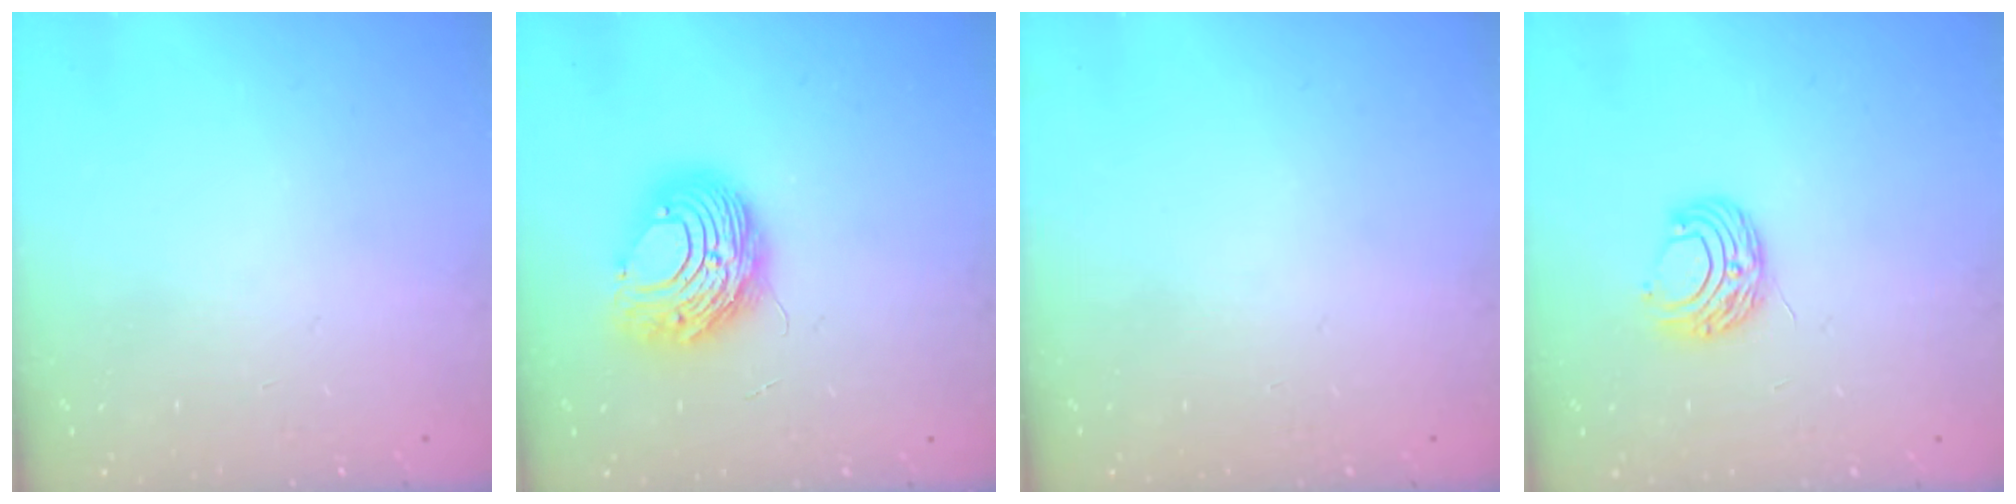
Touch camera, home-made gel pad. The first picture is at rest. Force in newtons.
{"total": 9.7, "press": 9.7, "slide": 1.2}
{"total": 0.0}
{"total": 7.5, "press": 7.4, "slide": 0.6}